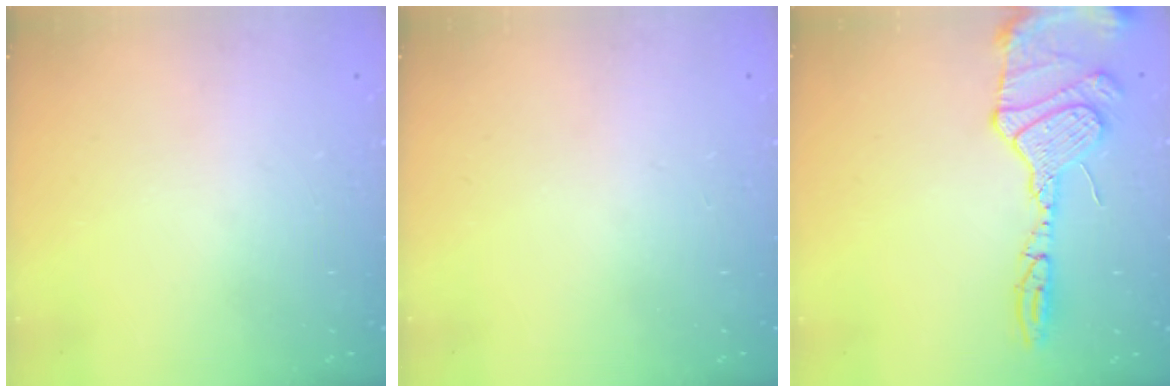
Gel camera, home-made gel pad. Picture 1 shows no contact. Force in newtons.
{"total": 0.0}
{"total": 25.6, "press": 19.4, "slide": 16.7}